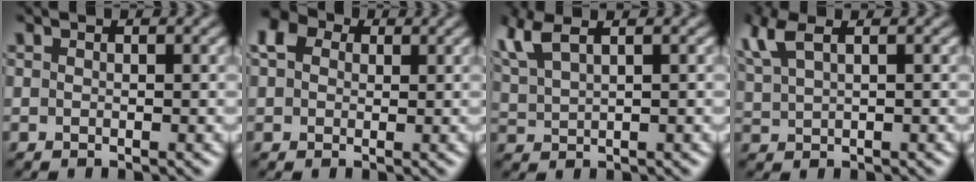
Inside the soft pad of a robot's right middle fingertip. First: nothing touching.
{"total": 3.6, "force": [1.5, 2.7, 1.8], "torque": [-0.042, 0.005, 0.024]}
{"total": 5.0, "force": [3.1, 2.0, 3.4], "torque": [-0.092, 0.025, 0.052]}
{"total": 4.1, "force": [2.3, 1.6, 3.0], "torque": [-0.076, 0.016, 0.045]}